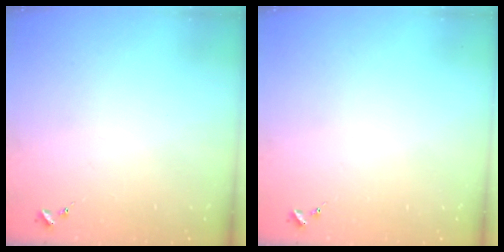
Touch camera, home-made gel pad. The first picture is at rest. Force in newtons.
{"total": 0.0}